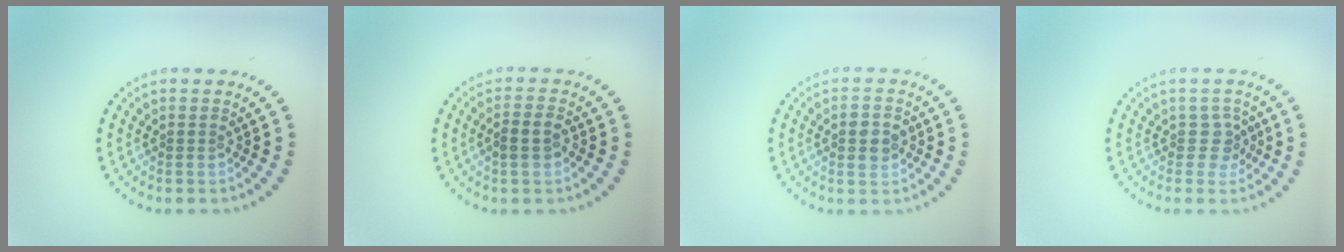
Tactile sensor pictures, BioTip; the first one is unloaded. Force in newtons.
{"total": 2.0, "press": 1.9, "slide": 0.5}
{"total": 2.7, "press": 2.7, "slide": 0.1}
{"total": 1.7, "press": 1.4, "slide": 1.0}